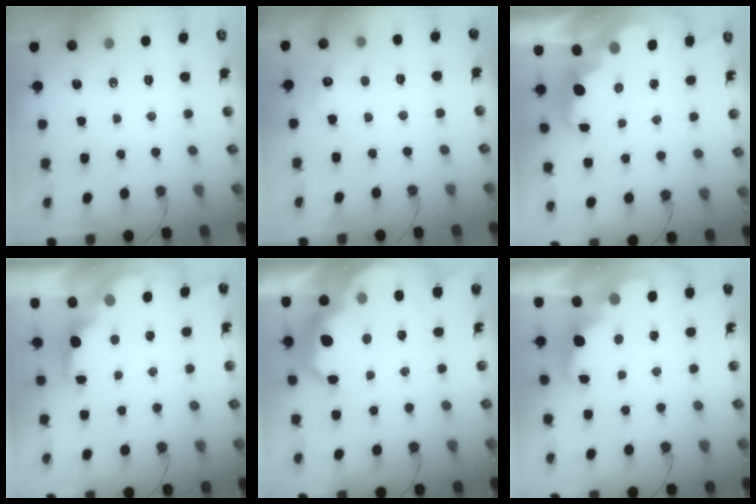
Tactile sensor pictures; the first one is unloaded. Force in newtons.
{"total": 5.8, "press": 5.7, "slide": 1.3}
{"total": 2.6, "press": 2.6, "slide": 0.5}
{"total": 2.0, "press": 1.9, "slide": 0.8}
{"total": 11.2, "press": 11.2, "slide": 0.9}
{"total": 2.5, "press": 2.5, "slide": 0.6}